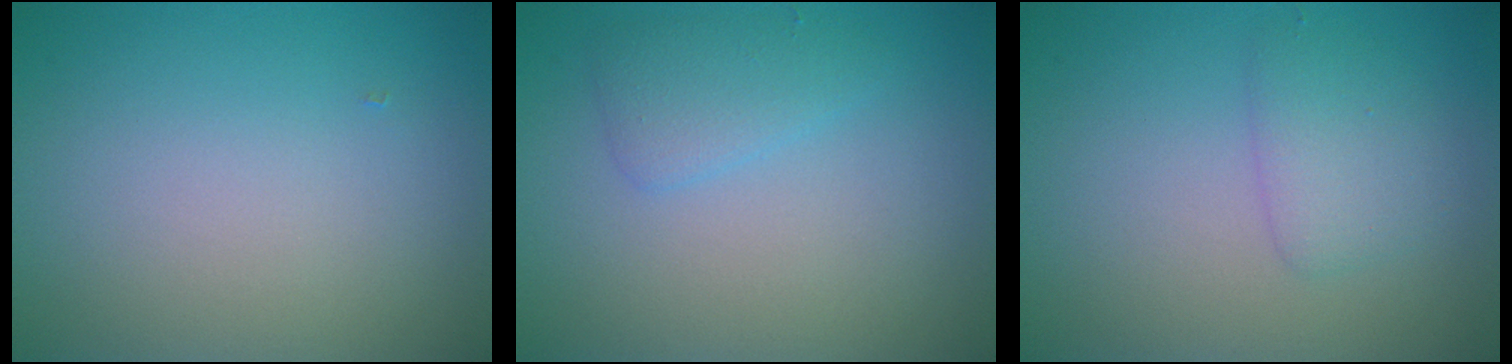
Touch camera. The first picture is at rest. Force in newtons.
{"total": 1.9, "press": 1.9, "slide": 0.0}
{"total": 2.0, "press": 2.0, "slide": 0.1}